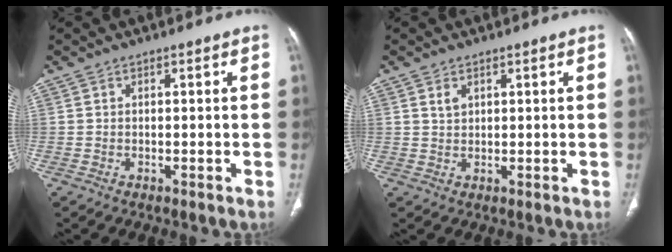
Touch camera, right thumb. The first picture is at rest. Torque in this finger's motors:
{"motor_torque": [-0.42, 0.44, -0.20, 0.13, 0.02]}